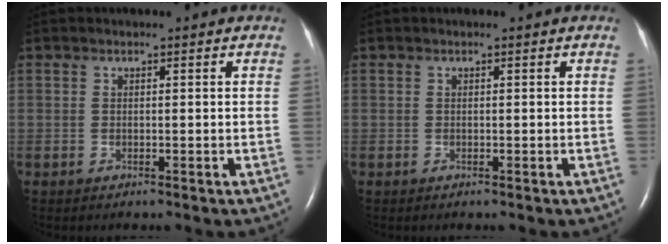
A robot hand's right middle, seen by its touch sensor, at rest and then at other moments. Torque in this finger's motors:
{"motor_torque": [0.00, 0.00, -0.06, -0.07]}